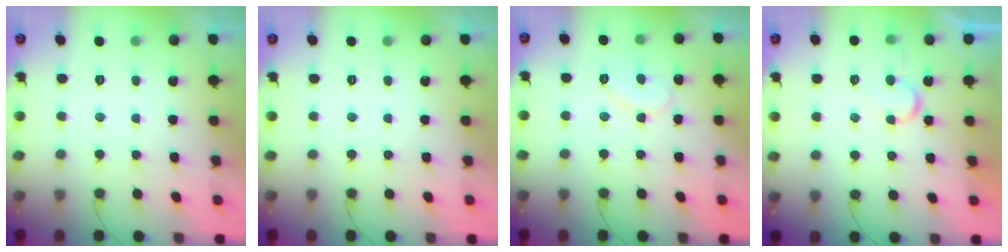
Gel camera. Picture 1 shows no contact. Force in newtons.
{"total": 0.0}
{"total": 8.8, "press": 8.8, "slide": 0.7}
{"total": 6.4, "press": 6.4, "slide": 0.6}